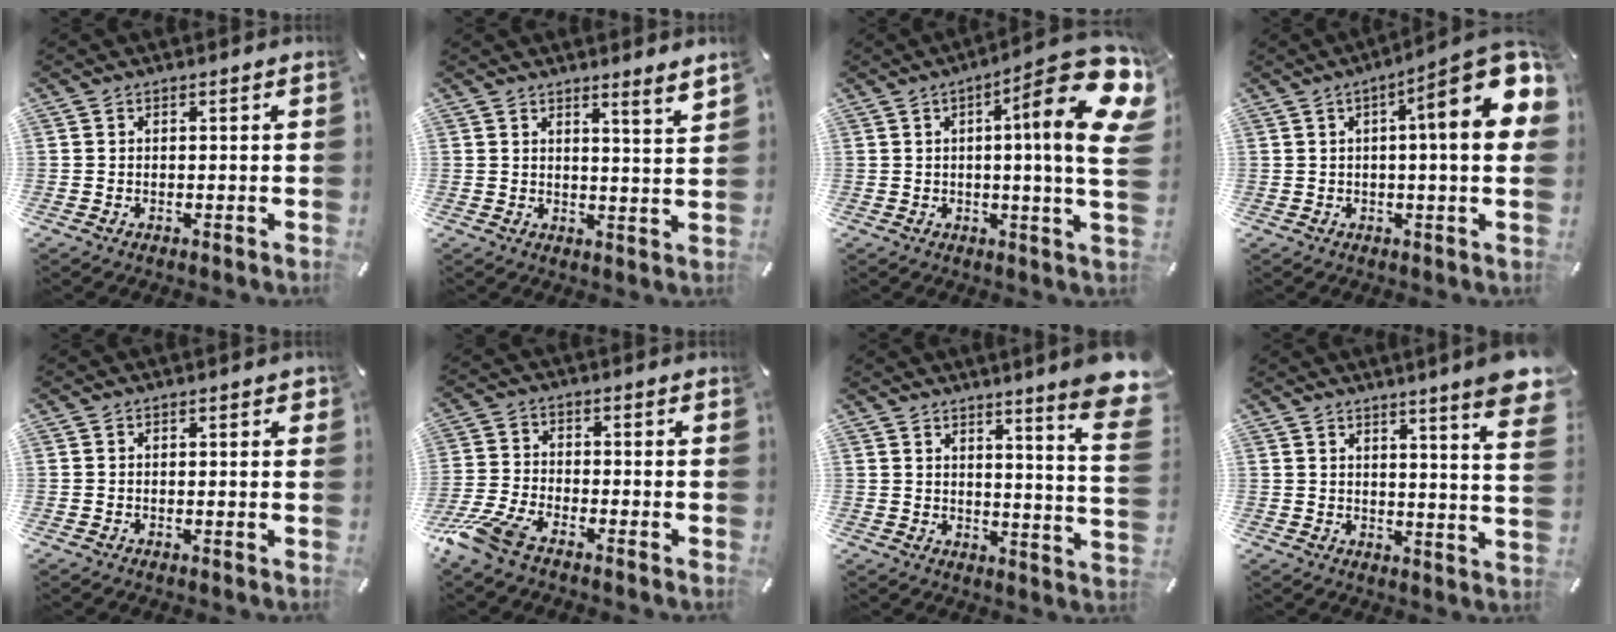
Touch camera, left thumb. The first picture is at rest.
{"total": 4.2, "force": [3.5, -0.8, 2.1], "torque": [-0.032, -0.033, 0.056]}
{"total": 23.9, "force": [7.4, 4.2, 22.4], "torque": [-0.313, -0.057, 0.104]}
{"total": 18.2, "force": [5.4, 3.5, 17.0], "torque": [-0.231, -0.037, 0.067]}
{"total": 0.8, "force": [0.2, 0.3, 0.7], "torque": [-0.006, 0.000, 0.001]}
{"total": 8.5, "force": [-6.3, 2.8, 5.0], "torque": [-0.128, 0.006, -0.125]}
{"total": 9.9, "force": [6.4, 0.7, 7.6], "torque": [-0.109, -0.062, 0.102]}
{"total": 8.9, "force": [5.8, 0.3, 6.7], "torque": [-0.100, -0.046, 0.094]}